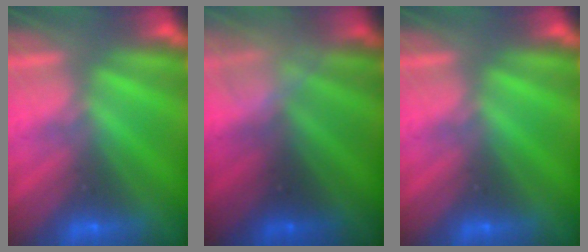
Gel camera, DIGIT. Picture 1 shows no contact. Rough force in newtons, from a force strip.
{"total": 2.5}
{"total": 0.0}